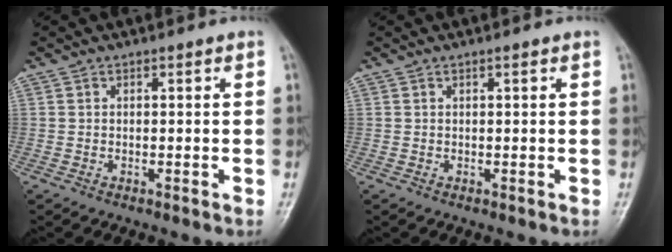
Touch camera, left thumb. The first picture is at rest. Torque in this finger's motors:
{"motor_torque": [-0.22, -0.06, 0.02, 0.05, -0.02]}